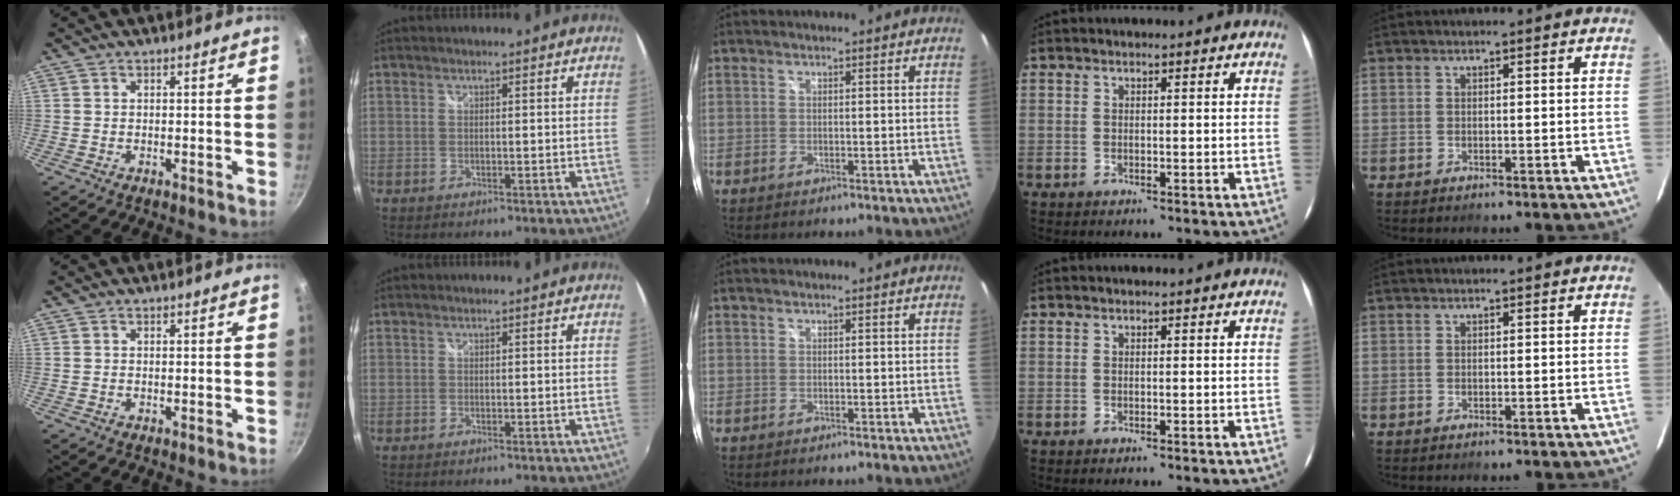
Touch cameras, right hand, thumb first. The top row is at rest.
{}